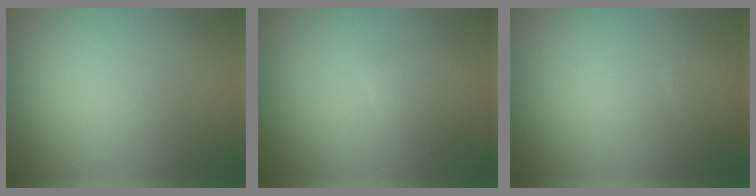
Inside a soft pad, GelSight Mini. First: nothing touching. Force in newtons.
{"total": 2.4, "press": 2.4, "slide": 0.1}
{"total": 1.5, "press": 1.5, "slide": 0.1}